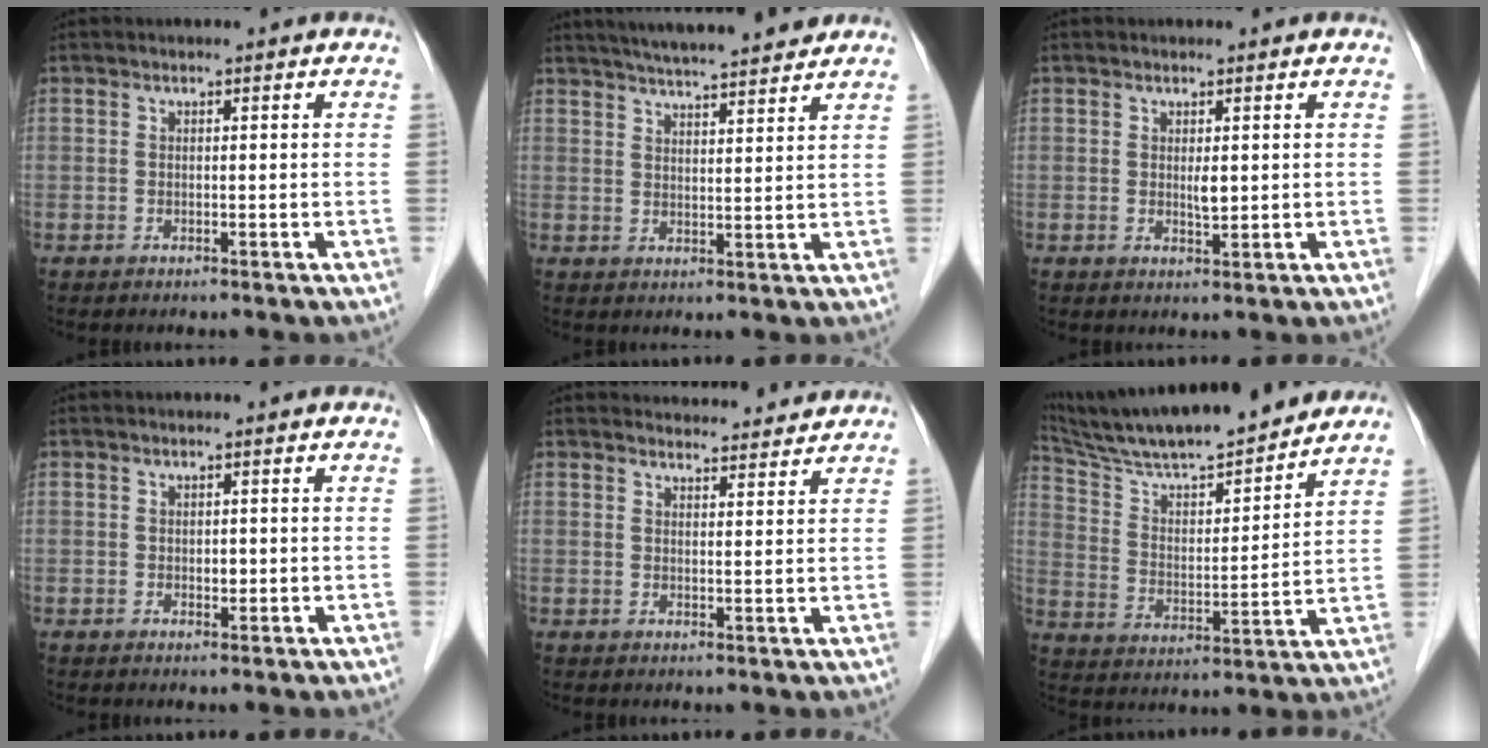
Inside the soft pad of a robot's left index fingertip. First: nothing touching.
{"total": 12.4, "force": [11.0, 0.8, 5.7], "torque": [-0.091, 0.013, 0.154]}
{"total": 1.4, "force": [-0.1, 0.4, 1.3], "torque": [-0.025, -0.010, 0.001]}
{"total": 1.0, "force": [-0.5, 0.6, 0.6], "torque": [-0.009, -0.005, -0.009]}
{"total": 6.3, "force": [6.2, 0.9, 0.4], "torque": [-0.001, 0.004, 0.069]}
{"total": 19.5, "force": [17.3, 1.7, 8.8], "torque": [-0.156, 0.008, 0.281]}